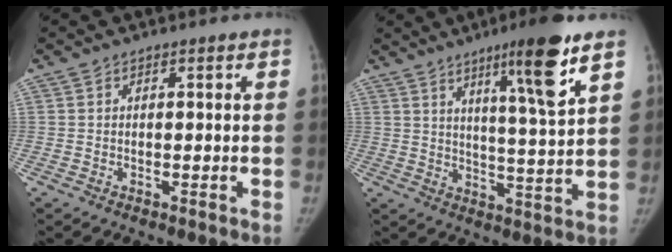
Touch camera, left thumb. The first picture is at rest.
{"total": 12.8, "force": [7.4, 0.7, 10.5], "torque": [-0.159, -0.042, 0.114]}